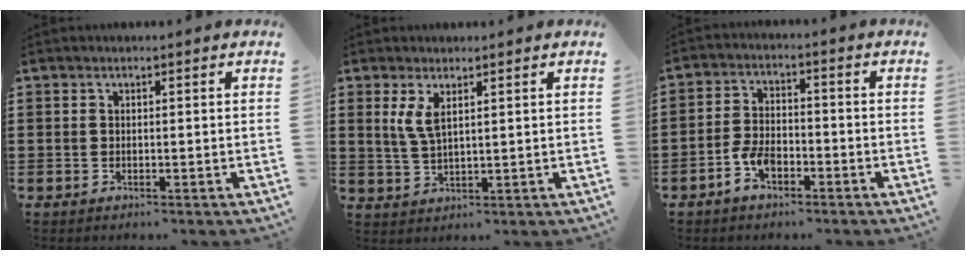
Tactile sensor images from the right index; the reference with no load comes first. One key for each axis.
{"total": 3.8, "fx": 1.8, "fy": 1.2, "fz": 3.2, "tx": -0.075, "ty": 0.000, "tz": 0.029}
{"total": 4.5, "fx": -2.7, "fy": 2.3, "fz": 2.7, "tx": -0.069, "ty": 0.000, "tz": -0.056}